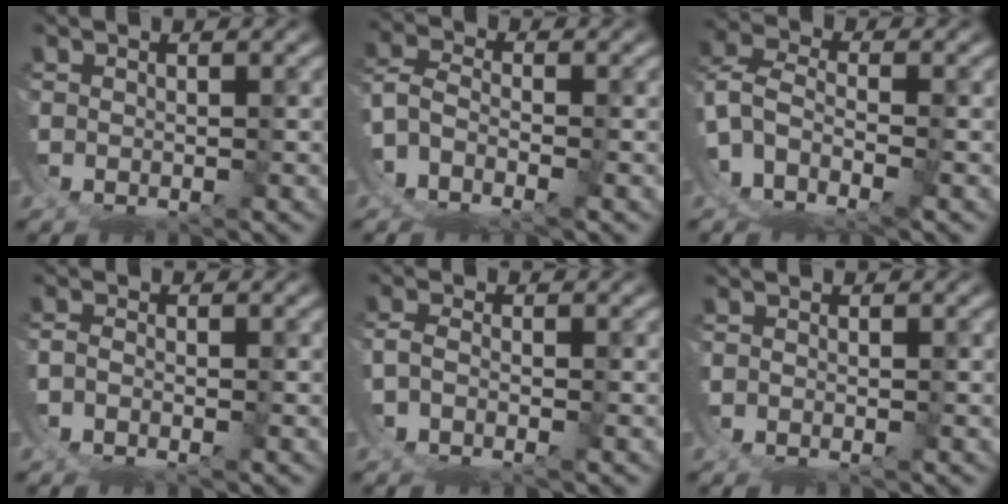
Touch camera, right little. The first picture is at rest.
{"total": 6.7, "force": [-3.4, 4.7, 3.3], "torque": [-0.086, -0.025, -0.065]}
{"total": 9.3, "force": [-4.0, 7.0, 4.6], "torque": [-0.128, -0.040, -0.072]}
{"total": 1.9, "force": [-1.4, 1.0, 0.7], "torque": [-0.014, -0.002, -0.036]}
{"total": 2.2, "force": [-1.3, 1.2, 1.3], "torque": [-0.029, -0.003, -0.032]}
{"total": 1.0, "force": [-0.4, 0.9, 0.2], "torque": [-0.013, -0.004, -0.012]}